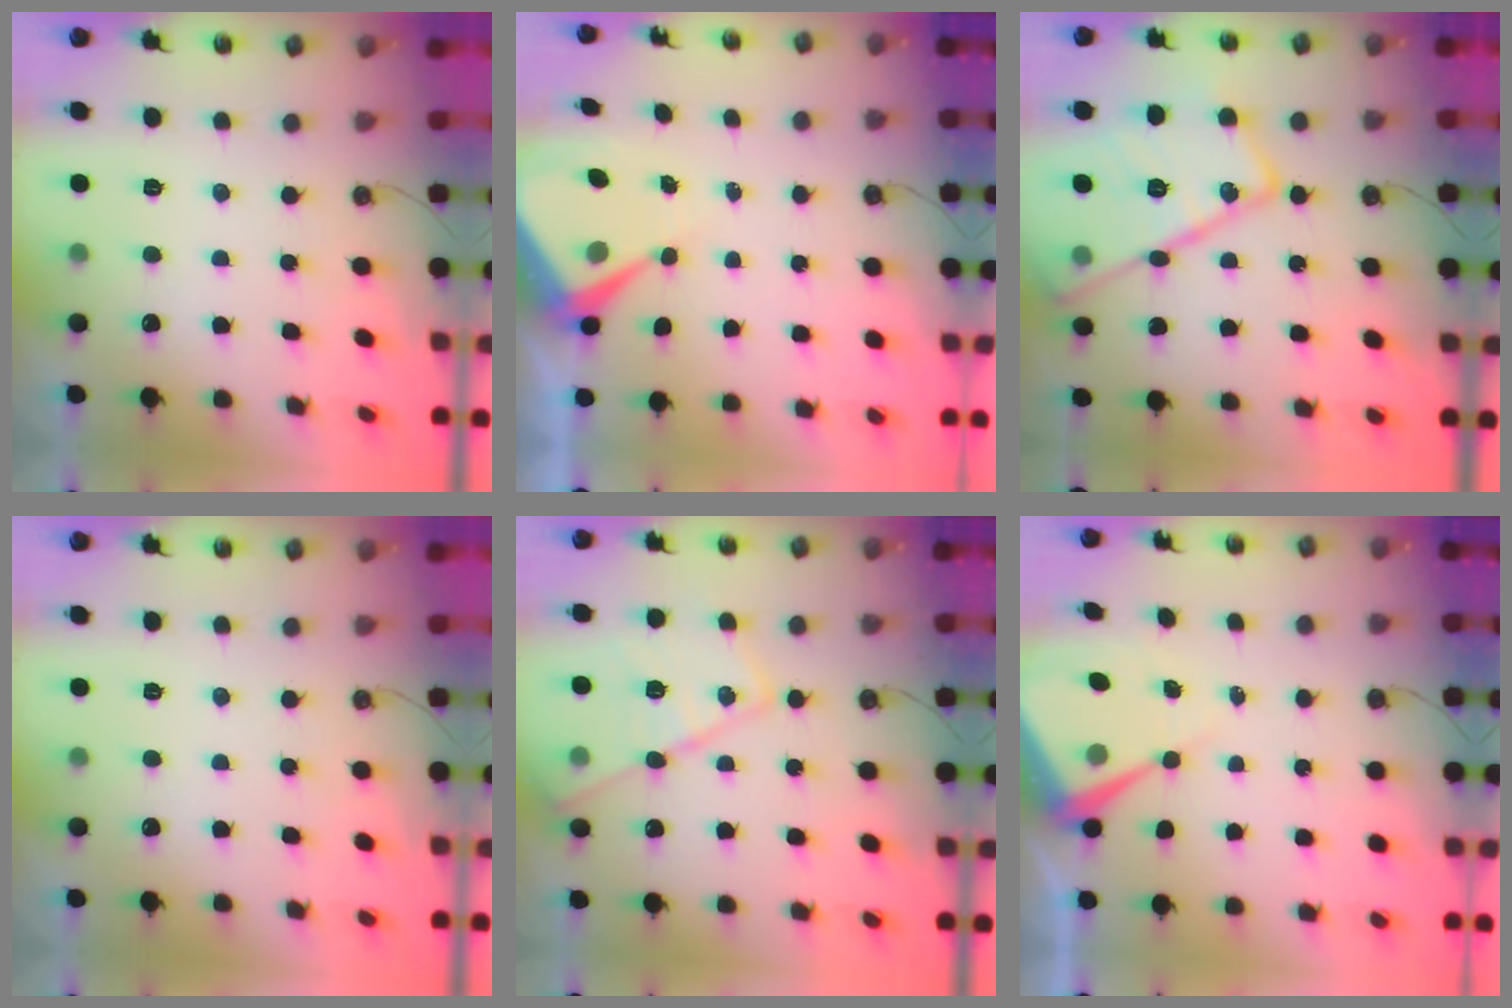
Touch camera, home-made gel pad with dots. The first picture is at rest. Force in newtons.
{"total": 7.8, "press": 7.8, "slide": 0.6}
{"total": 23.7, "press": 23.6, "slide": 2.3}
{"total": 0.0}
{"total": 17.1, "press": 17.1, "slide": 1.1}
{"total": 7.7, "press": 7.7, "slide": 0.6}